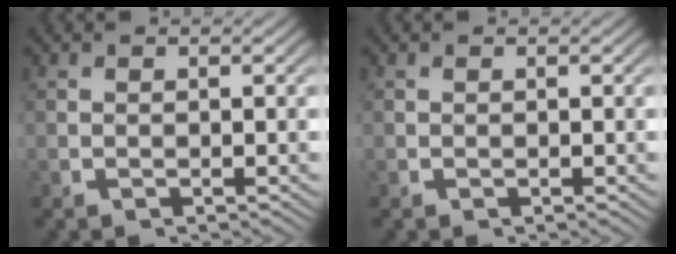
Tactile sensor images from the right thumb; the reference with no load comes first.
{"total": 0.0}